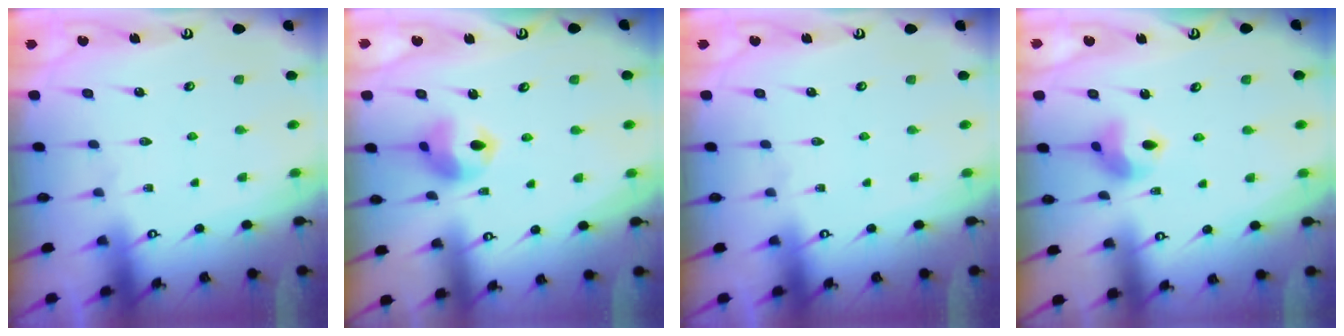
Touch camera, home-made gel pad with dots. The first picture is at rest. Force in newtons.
{"total": 9.9, "press": 9.8, "slide": 1.2}
{"total": 0.0}
{"total": 7.7, "press": 7.7, "slide": 0.9}